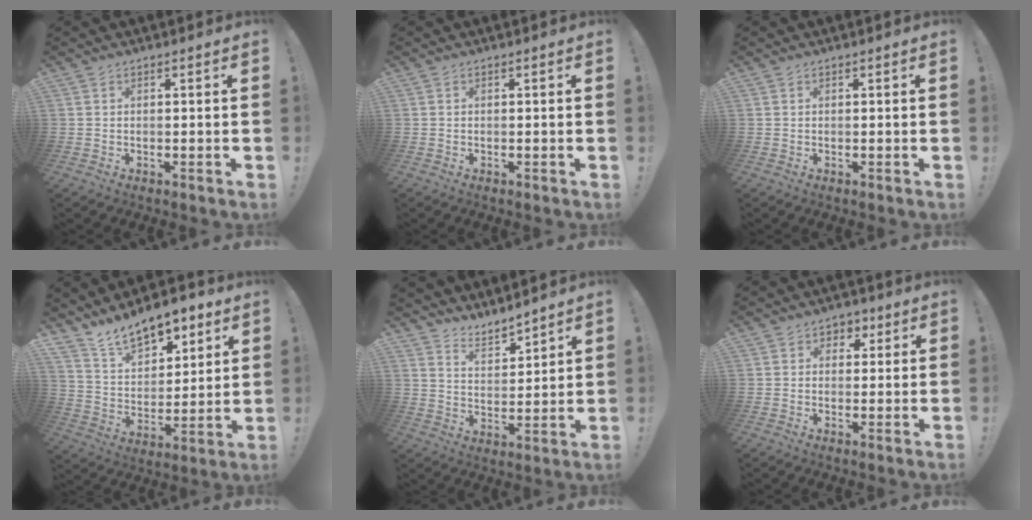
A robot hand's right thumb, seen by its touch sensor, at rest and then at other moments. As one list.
[{"total": 0.0}, {"total": 0.0}, {"total": 14.2, "force": [11.4, 6.6, 5.4], "torque": [-0.096, -0.082, 0.209]}, {"total": 5.2, "force": [4.9, 1.5, 1.0], "torque": [-0.007, -0.046, 0.089]}, {"total": 3.9, "force": [1.4, 3.4, 1.1], "torque": [-0.007, -0.005, 0.024]}]